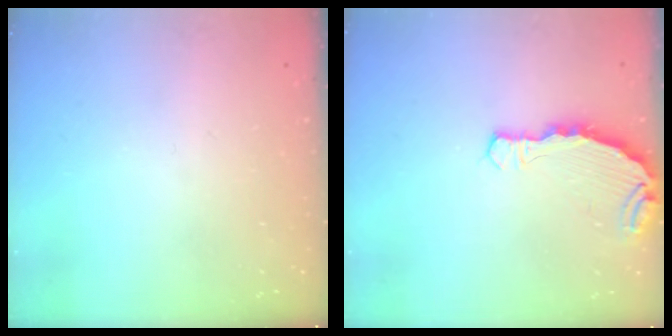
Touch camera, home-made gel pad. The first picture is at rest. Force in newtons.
{"total": 5.7, "press": 5.7, "slide": 0.6}